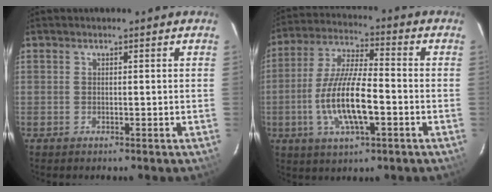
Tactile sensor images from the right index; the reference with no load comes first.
{"total": 13.7, "force": [-3.7, 3.9, 12.6], "torque": [-0.258, -0.003, -0.069]}